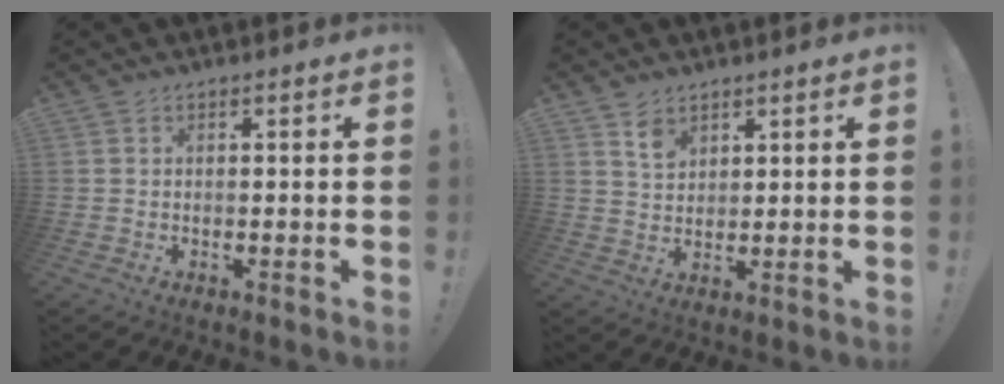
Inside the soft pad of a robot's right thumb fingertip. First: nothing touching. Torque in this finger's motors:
{"motor_torque": [-0.01, 0.07, 0.17, 0.06, -0.03]}